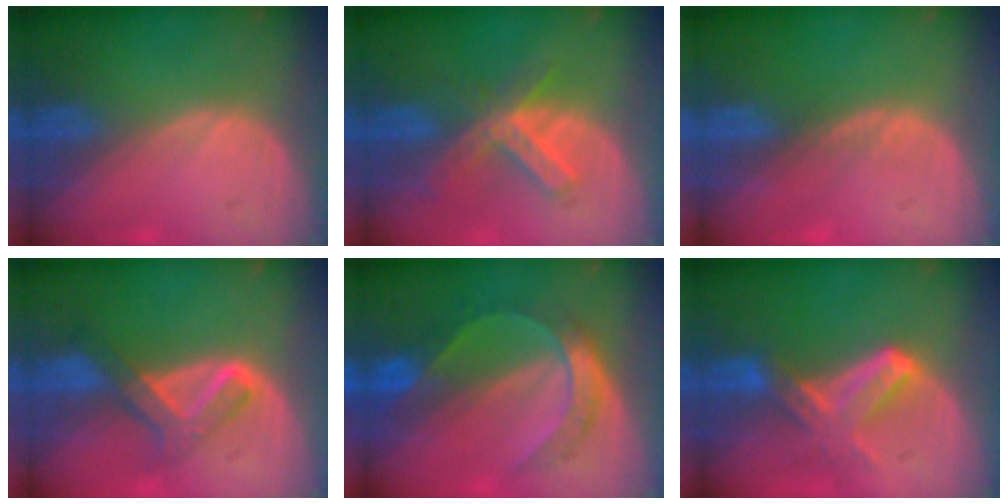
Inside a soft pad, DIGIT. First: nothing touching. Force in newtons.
{"total": 6.5, "press": 5.9, "slide": 2.8}
{"total": 0.5, "press": 0.5, "slide": 0.1}
{"total": 5.9, "press": 5.7, "slide": 1.6}
{"total": 6.7, "press": 6.6, "slide": 0.4}
{"total": 6.1, "press": 6.1, "slide": 0.1}